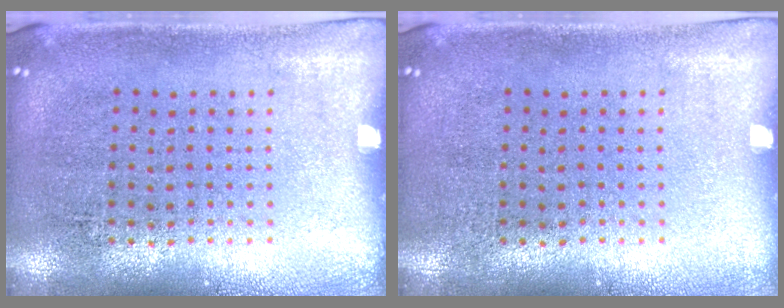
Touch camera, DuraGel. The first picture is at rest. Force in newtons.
{"total": 0.0}